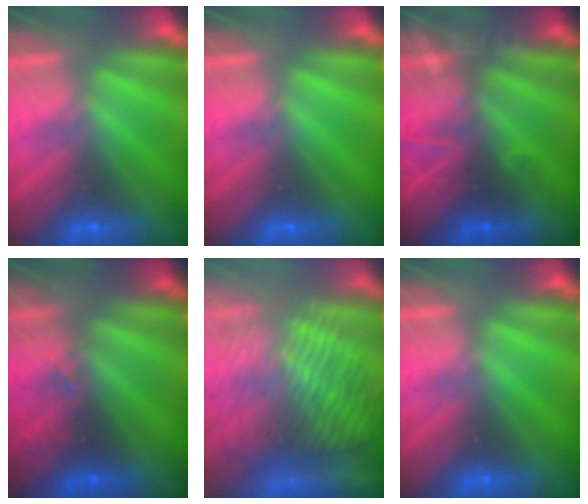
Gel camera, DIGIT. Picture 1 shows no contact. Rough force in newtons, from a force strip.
{"total": 0.0}
{"total": 2.9}
{"total": 2.9}
{"total": 8.8}
{"total": 0.0}